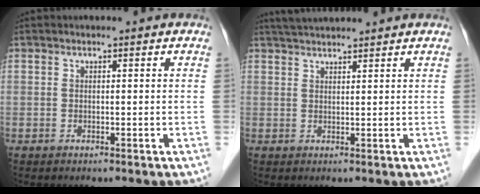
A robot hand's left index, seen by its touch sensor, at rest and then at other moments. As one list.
[{"total": 5.0, "force": [4.7, 0.1, 1.8], "torque": [-0.030, 0.035, 0.079]}]